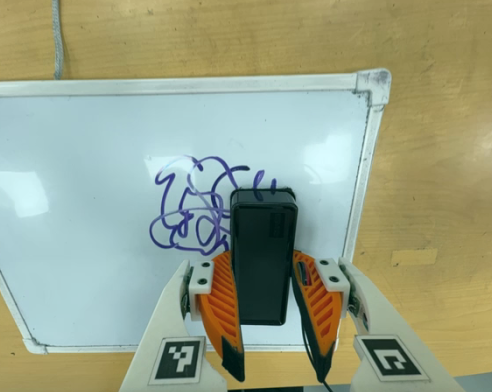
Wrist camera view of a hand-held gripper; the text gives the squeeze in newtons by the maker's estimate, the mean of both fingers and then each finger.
{"total": 8.9, "left": 8.7, "right": 9.0}